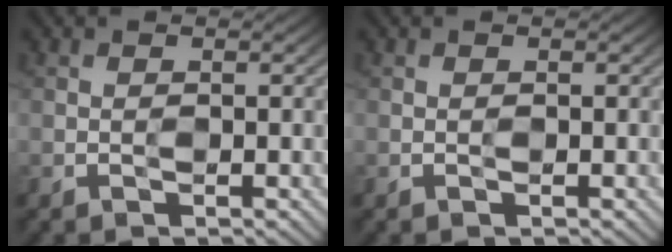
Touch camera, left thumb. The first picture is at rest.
{"total": 0.0}